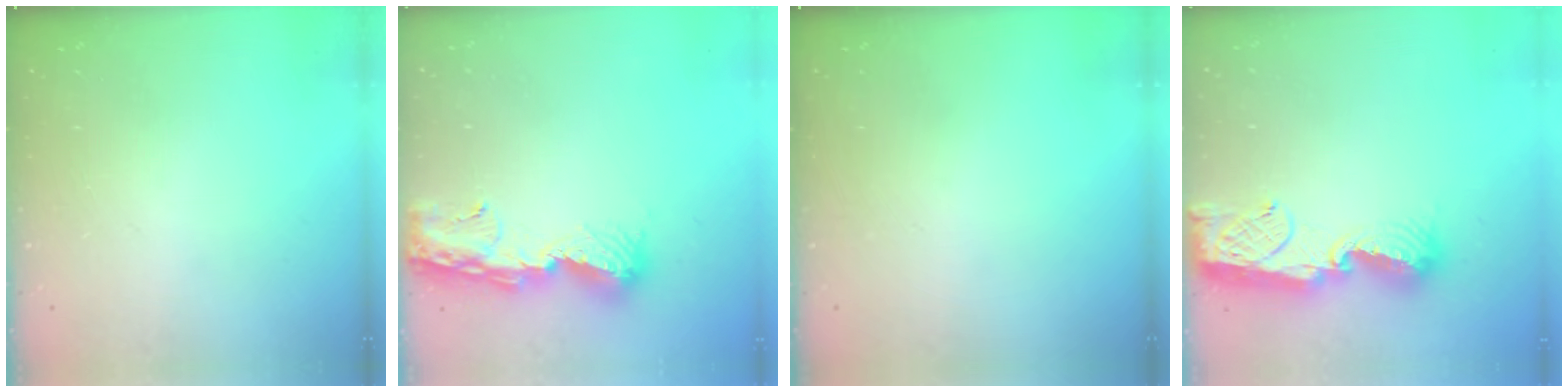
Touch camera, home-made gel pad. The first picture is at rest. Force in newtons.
{"total": 12.9, "press": 12.9, "slide": 1.3}
{"total": 0.0}
{"total": 15.7, "press": 15.6, "slide": 1.3}